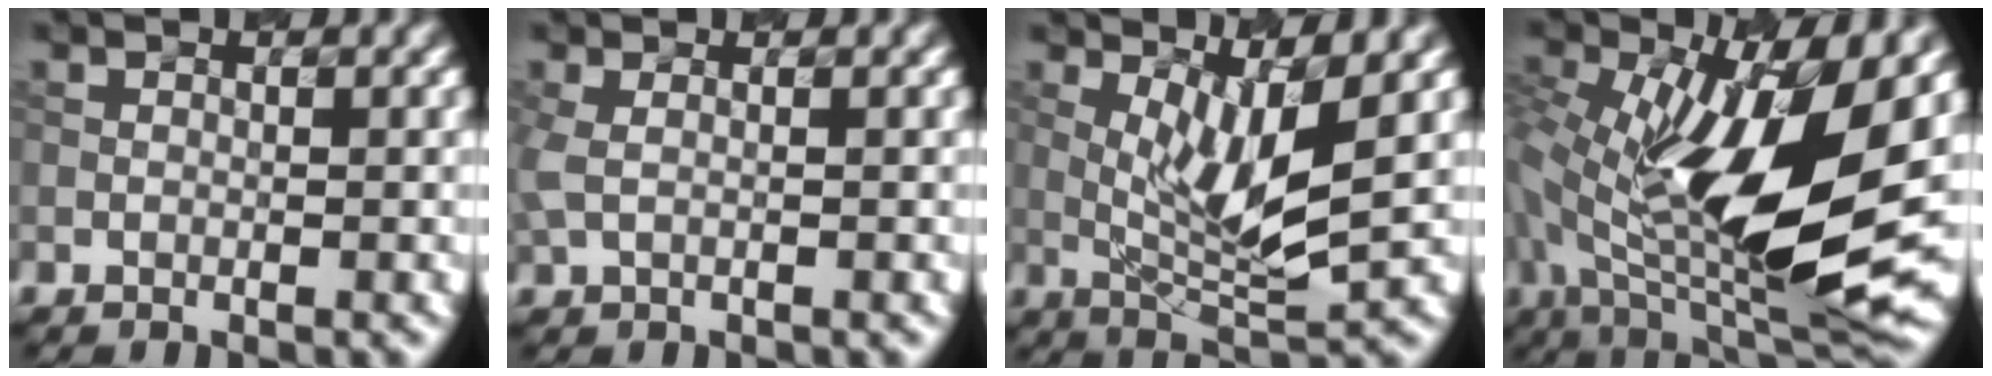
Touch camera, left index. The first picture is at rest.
{"total": 1.4, "force": [0.4, 0.5, 1.3], "torque": [-0.033, 0.006, 0.003]}
{"total": 5.7, "force": [1.2, 1.4, 5.4], "torque": [-0.103, -0.010, 0.028]}
{"total": 13.6, "force": [1.1, 5.2, 12.5], "torque": [-0.217, -0.014, 0.014]}